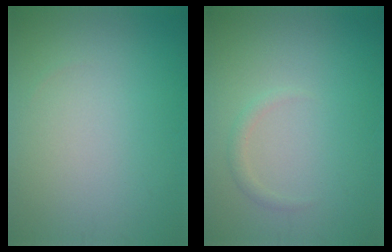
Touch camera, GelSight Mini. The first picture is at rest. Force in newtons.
{"total": 1.0, "press": 1.0, "slide": 0.1}